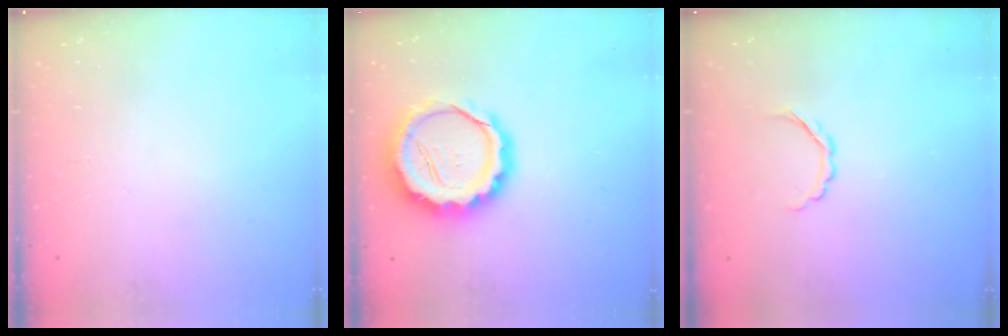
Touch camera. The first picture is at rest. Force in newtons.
{"total": 14.3, "press": 14.0, "slide": 2.9}
{"total": 2.7, "press": 2.6, "slide": 0.8}